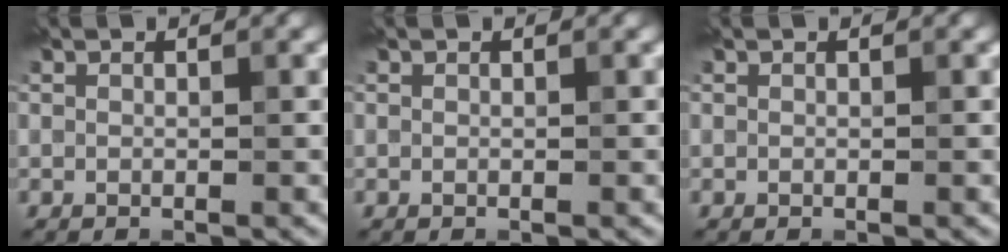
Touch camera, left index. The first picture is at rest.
{"total": 0.0}
{"total": 0.0}